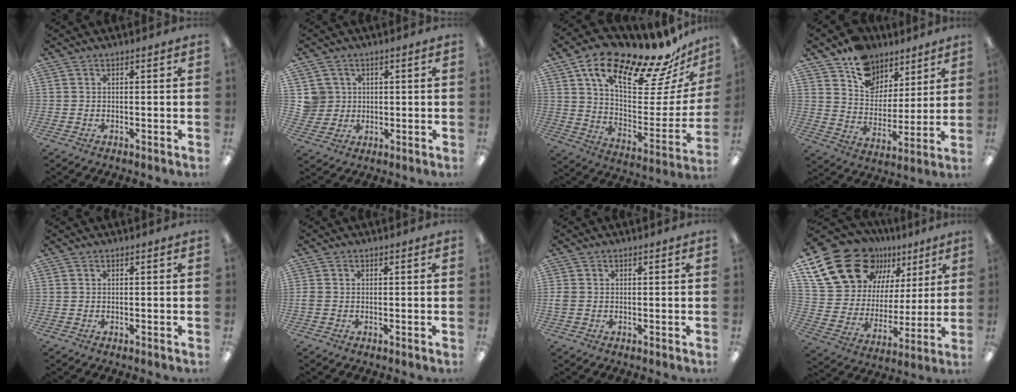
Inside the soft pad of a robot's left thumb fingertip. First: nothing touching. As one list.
[{"total": 5.3, "force": [1.4, 5.1, 0.4], "torque": [-0.010, 0.004, 0.028]}, {"total": 20.8, "force": [16.3, 6.2, 11.3], "torque": [-0.177, -0.119, 0.269]}, {"total": 12.4, "force": [8.7, 8.4, 3.1], "torque": [-0.062, -0.059, 0.167]}, {"total": 0.0}, {"total": 1.2, "force": [-0.3, 1.0, 0.7], "torque": [-0.012, 0.002, -0.004]}, {"total": 1.7, "force": [-0.2, 1.3, 1.0], "torque": [-0.017, 0.005, -0.003]}, {"total": 23.3, "force": [13.7, 15.3, 11.1], "torque": [-0.195, -0.075, 0.260]}]